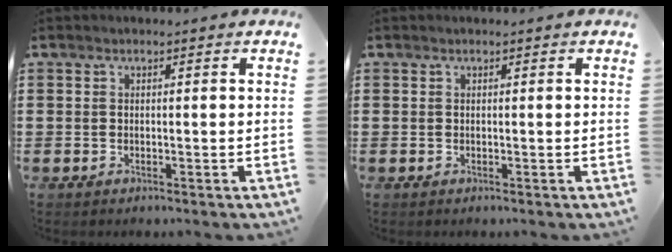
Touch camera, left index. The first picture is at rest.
{"total": 0.0}